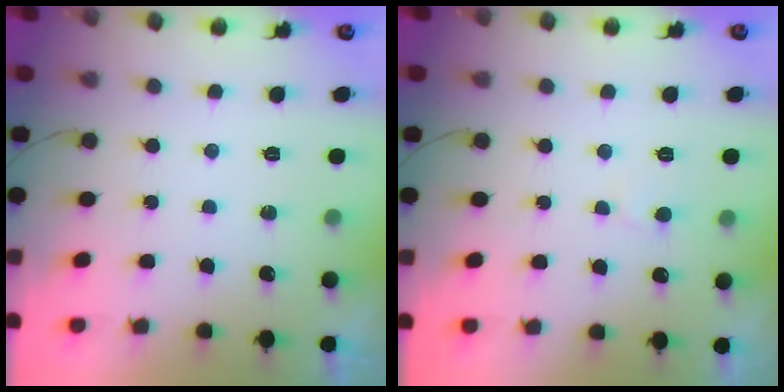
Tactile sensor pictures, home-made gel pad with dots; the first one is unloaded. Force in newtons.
{"total": 3.7, "press": 3.7, "slide": 0.3}